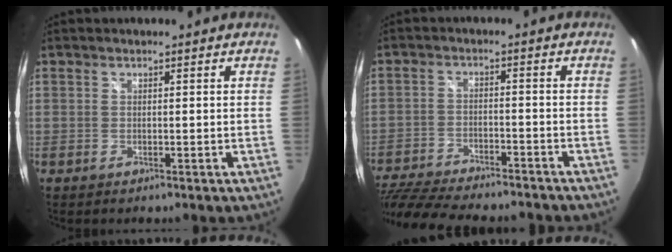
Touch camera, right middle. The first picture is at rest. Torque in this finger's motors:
{"motor_torque": [1.09, -1.05, 0.23, 0.15]}